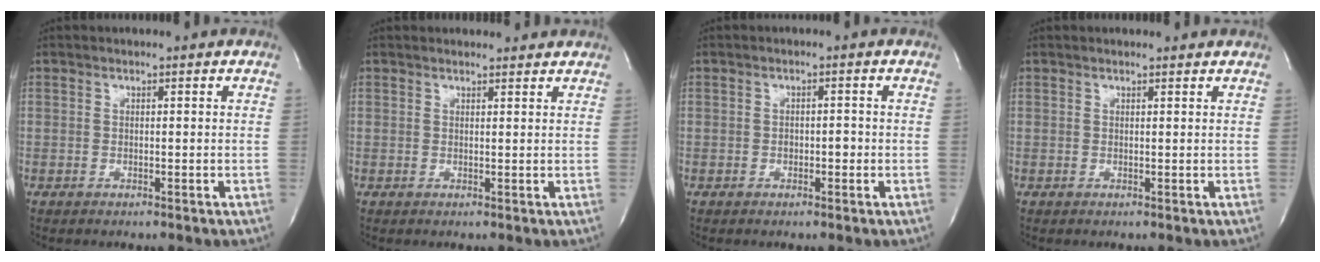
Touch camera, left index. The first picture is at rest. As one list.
[{"total": 4.5, "force": [4.3, 0.9, 0.9], "torque": [-0.012, 0.010, 0.044]}, {"total": 1.6, "force": [-0.9, 0.7, 1.1], "torque": [-0.014, -0.002, -0.014]}, {"total": 2.2, "force": [2.1, 0.3, 0.6], "torque": [-0.012, 0.007, 0.020]}]